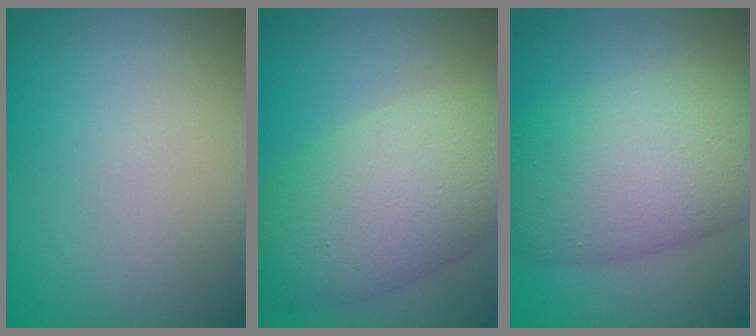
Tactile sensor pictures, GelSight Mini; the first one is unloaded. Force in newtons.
{"total": 8.9, "press": 8.9, "slide": 0.5}
{"total": 10.7, "press": 10.6, "slide": 0.6}